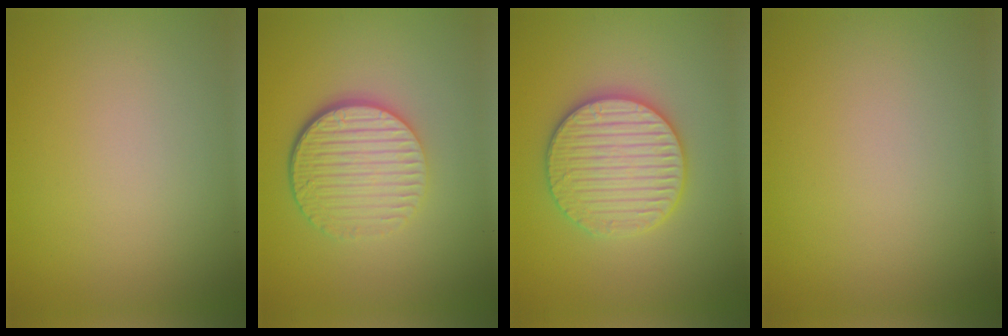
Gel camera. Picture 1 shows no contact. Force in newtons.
{"total": 5.8, "press": 4.1, "slide": 4.2}
{"total": 5.9, "press": 5.8, "slide": 1.1}
{"total": 0.0}